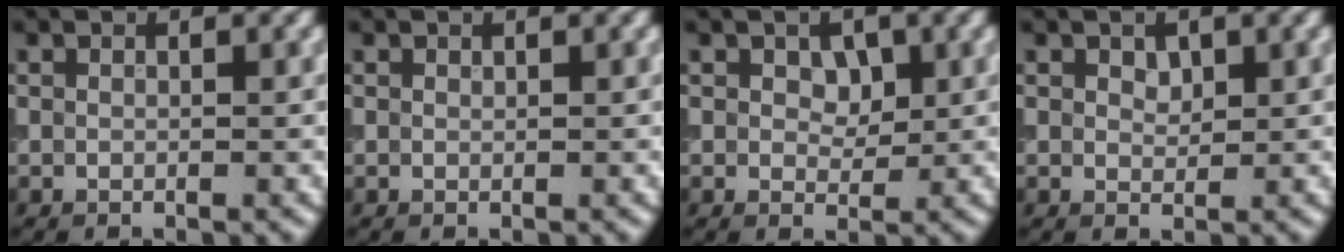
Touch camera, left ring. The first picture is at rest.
{"total": 0.0}
{"total": 1.7, "force": [0.5, 1.2, 1.1], "torque": [-0.017, -0.004, 0.006]}
{"total": 1.0, "force": [0.6, 0.7, 0.5], "torque": [-0.008, -0.003, 0.011]}